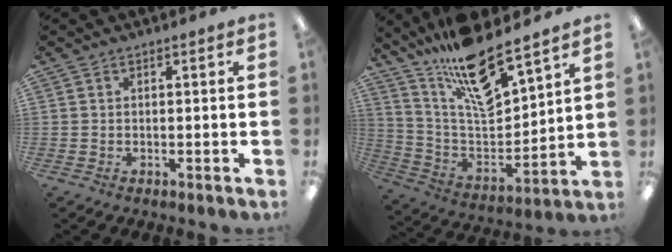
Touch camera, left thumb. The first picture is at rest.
{"total": 17.5, "force": [13.7, 4.4, 10.0], "torque": [-0.183, -0.100, 0.236]}